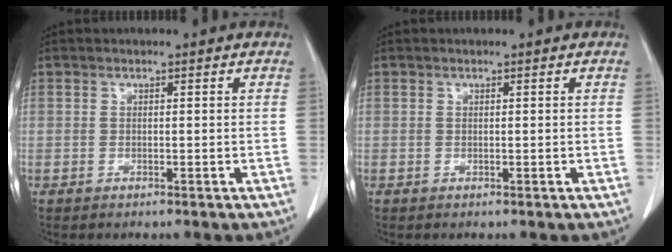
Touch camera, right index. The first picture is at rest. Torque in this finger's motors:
{"motor_torque": [0.00, 0.00, 0.00, -0.01]}